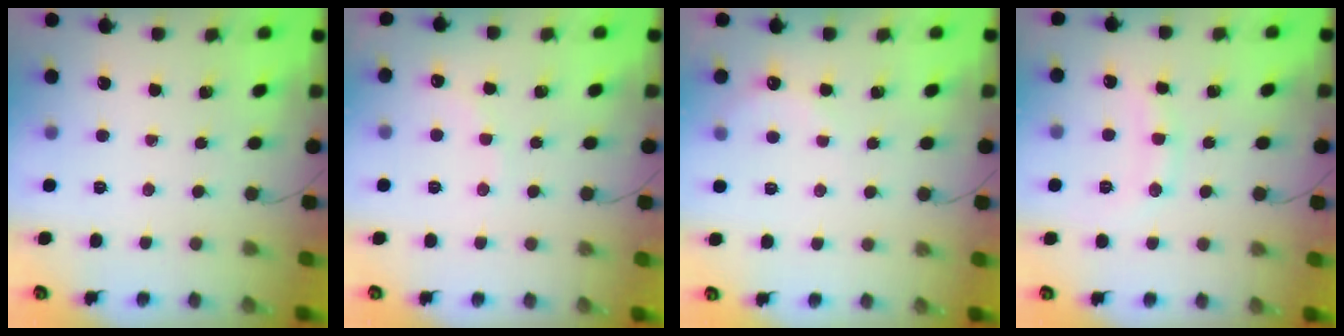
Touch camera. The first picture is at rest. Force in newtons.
{"total": 7.4, "press": 7.2, "slide": 1.7}
{"total": 3.9, "press": 3.7, "slide": 1.2}
{"total": 8.5, "press": 8.5, "slide": 0.8}